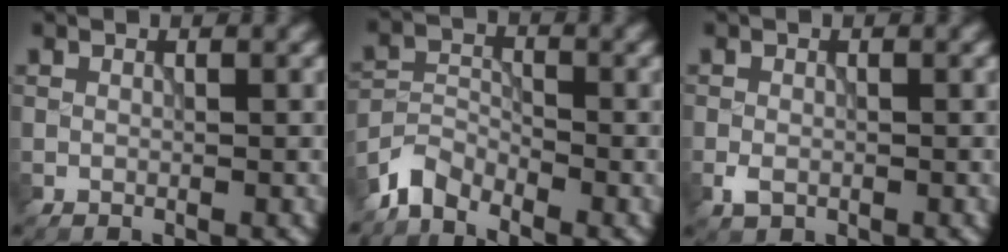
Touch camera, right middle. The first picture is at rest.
{"total": 3.3, "force": [-3.0, 1.1, 0.8], "torque": [-0.016, 0.001, -0.073]}
{"total": 1.5, "force": [-0.6, 1.0, 0.9], "torque": [-0.020, -0.002, -0.014]}